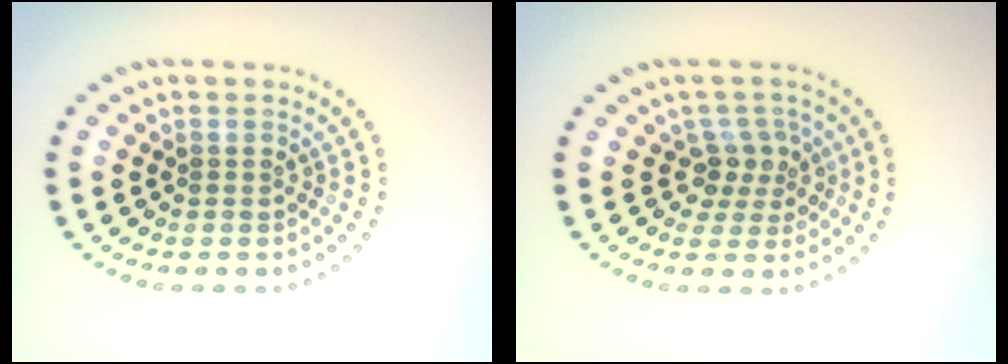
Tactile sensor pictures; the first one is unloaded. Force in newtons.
{"total": 2.6, "press": 2.0, "slide": 1.7}